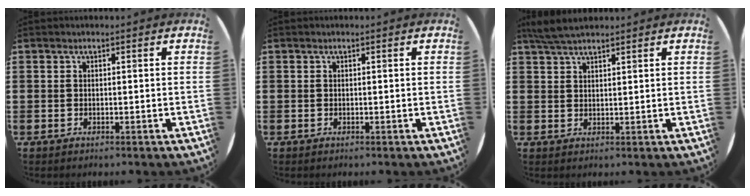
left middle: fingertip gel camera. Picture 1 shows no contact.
{"total": 0.0}
{"total": 4.1, "force": [3.5, 0.8, 2.0], "torque": [-0.047, 0.000, 0.065]}